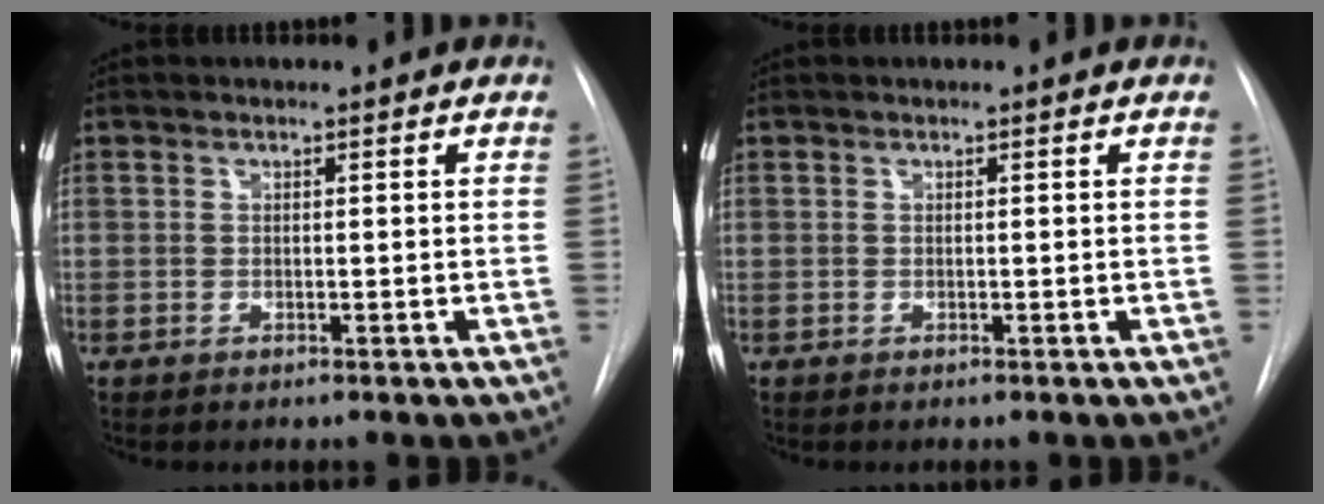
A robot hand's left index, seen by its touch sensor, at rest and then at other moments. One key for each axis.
{"total": 0.0}